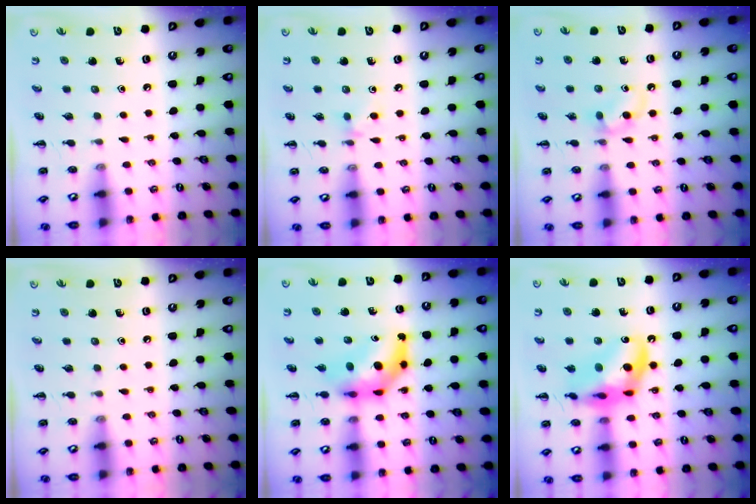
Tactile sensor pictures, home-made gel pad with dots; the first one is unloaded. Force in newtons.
{"total": 3.7, "press": 3.4, "slide": 1.5}
{"total": 5.4, "press": 5.1, "slide": 1.7}
{"total": 0.0}
{"total": 6.5, "press": 6.3, "slide": 1.8}
{"total": 15.2, "press": 14.8, "slide": 3.4}